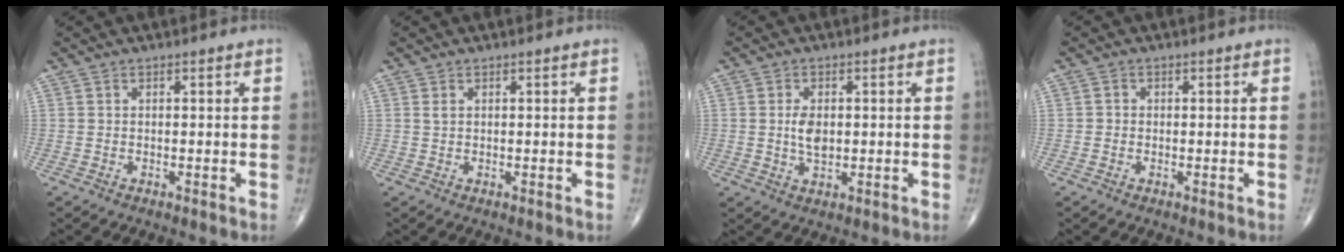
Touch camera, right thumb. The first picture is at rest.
{"total": 0.7, "force": [0.3, 0.4, 0.5], "torque": [-0.009, 0.004, 0.007]}
{"total": 4.3, "force": [0.3, 2.5, 3.5], "torque": [-0.060, -0.005, 0.007]}
{"total": 1.0, "force": [-0.1, 1.0, 0.2], "torque": [0.001, 0.003, -0.004]}